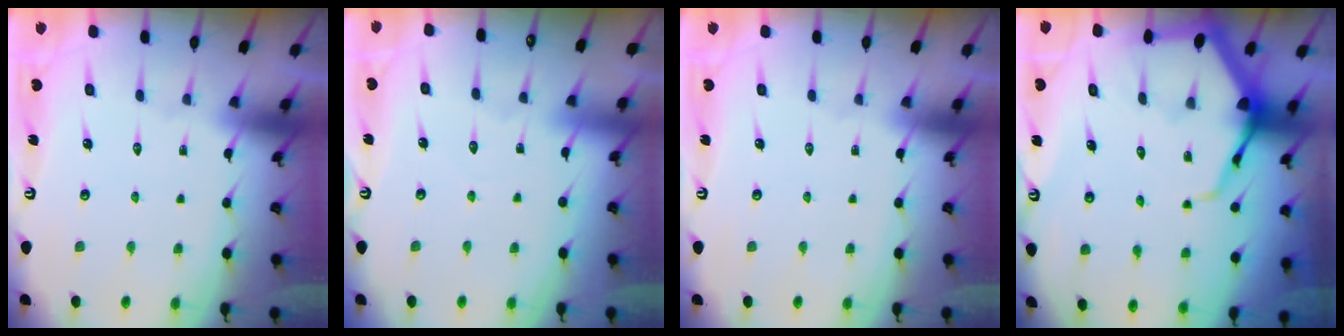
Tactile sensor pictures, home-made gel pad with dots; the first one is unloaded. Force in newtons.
{"total": 2.8, "press": 2.8, "slide": 0.4}
{"total": 0.0}
{"total": 8.2, "press": 8.1, "slide": 0.9}